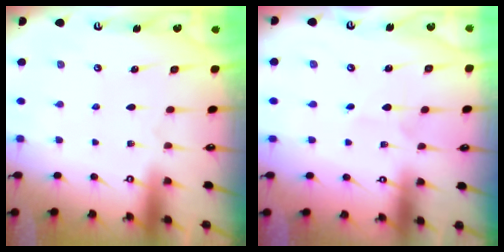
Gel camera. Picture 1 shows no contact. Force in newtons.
{"total": 2.7, "press": 2.7, "slide": 0.3}